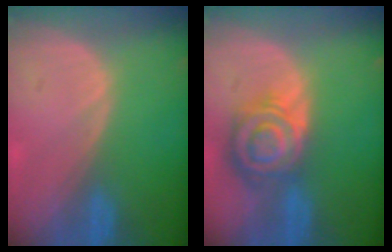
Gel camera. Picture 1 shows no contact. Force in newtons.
{"total": 8.6, "press": 7.5, "slide": 4.1}